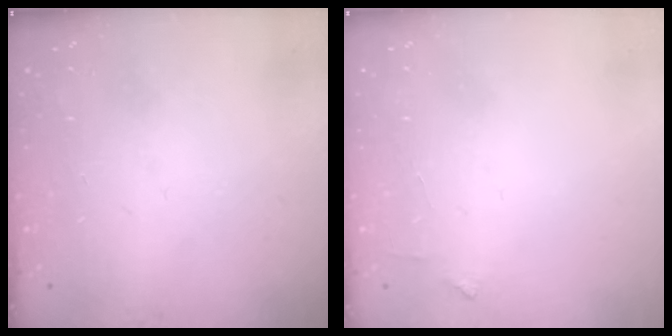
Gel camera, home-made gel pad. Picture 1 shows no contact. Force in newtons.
{"total": 2.6, "press": 2.6, "slide": 0.2}